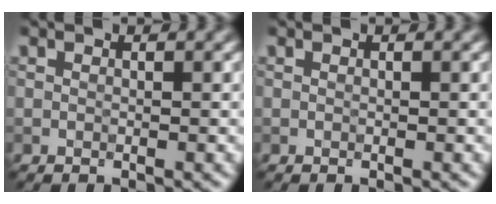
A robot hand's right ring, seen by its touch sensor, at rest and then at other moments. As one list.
[{"total": 0.0}]